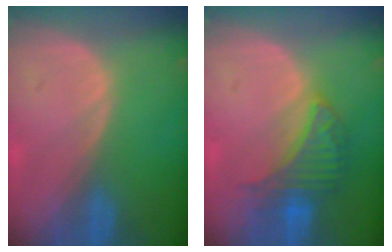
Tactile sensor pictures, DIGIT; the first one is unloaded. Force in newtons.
{"total": 6.6, "press": 6.4, "slide": 1.6}